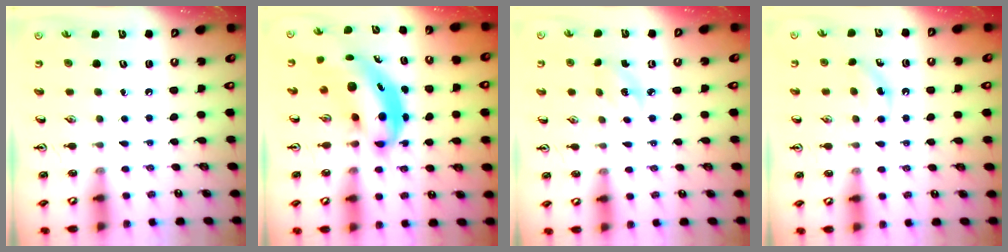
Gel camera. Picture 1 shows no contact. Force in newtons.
{"total": 7.3, "press": 7.2, "slide": 1.5}
{"total": 2.4, "press": 2.2, "slide": 0.9}
{"total": 2.6, "press": 2.4, "slide": 0.8}